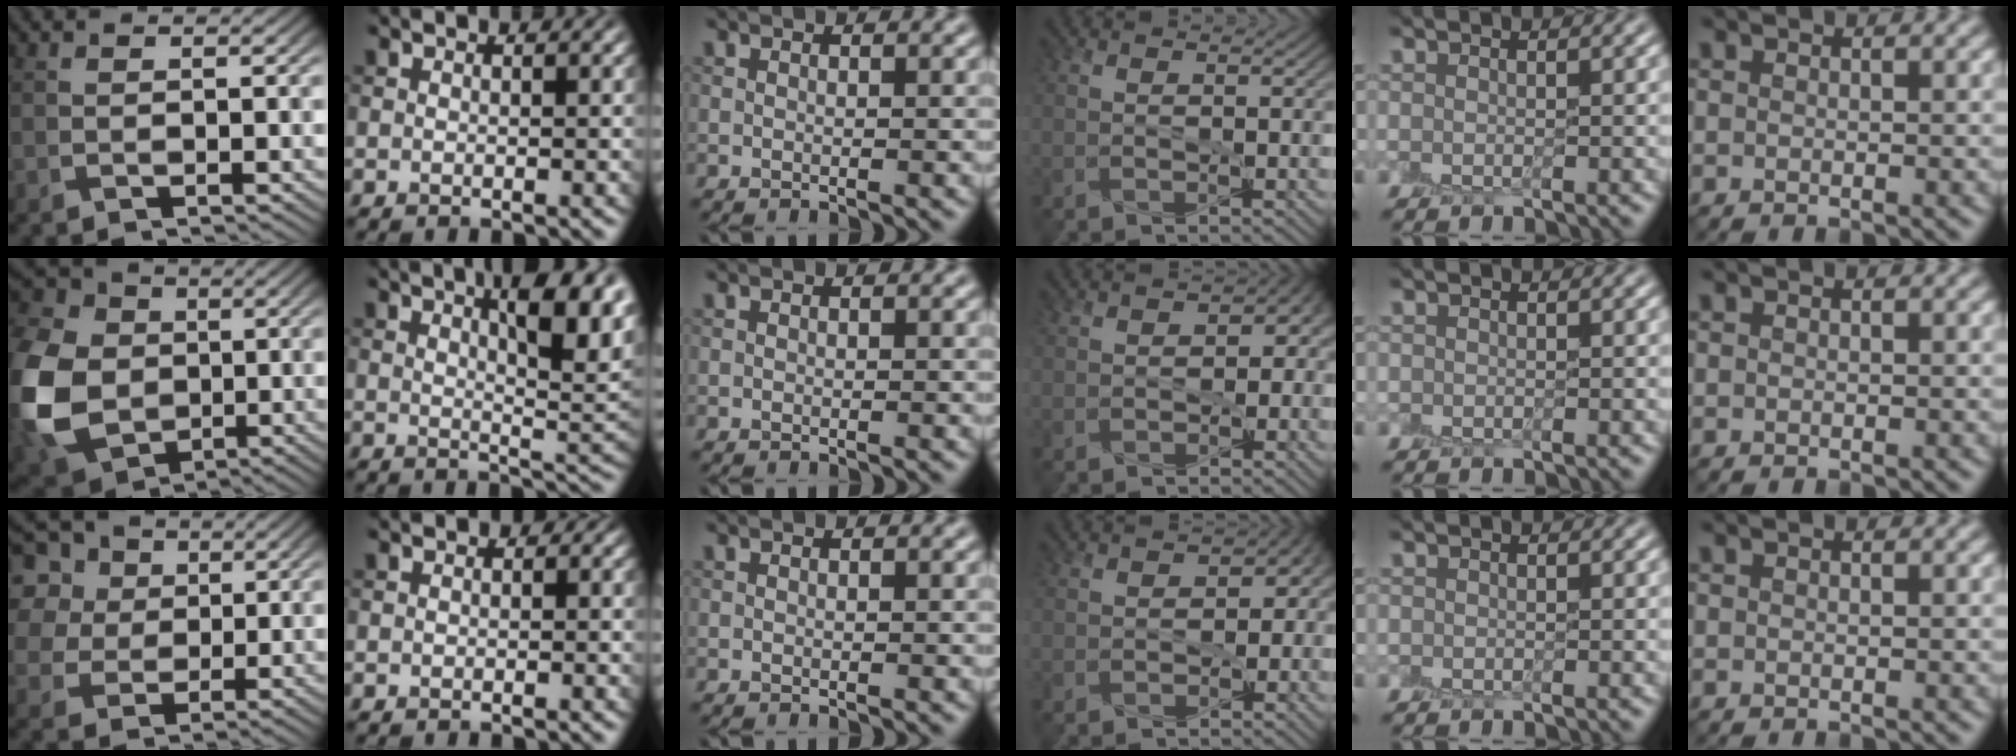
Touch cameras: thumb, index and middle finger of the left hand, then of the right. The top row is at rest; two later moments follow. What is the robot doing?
{"motion": "peel", "object": "lint roller sheet"}